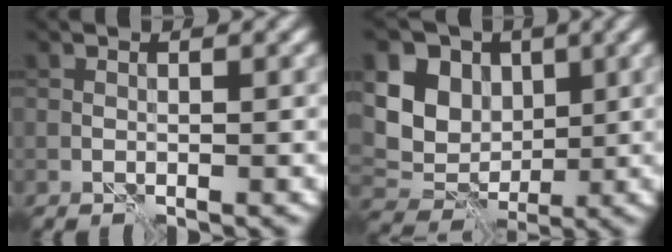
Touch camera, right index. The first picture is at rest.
{"total": 10.2, "force": [3.2, 8.2, 5.1], "torque": [-0.100, 0.030, 0.038]}